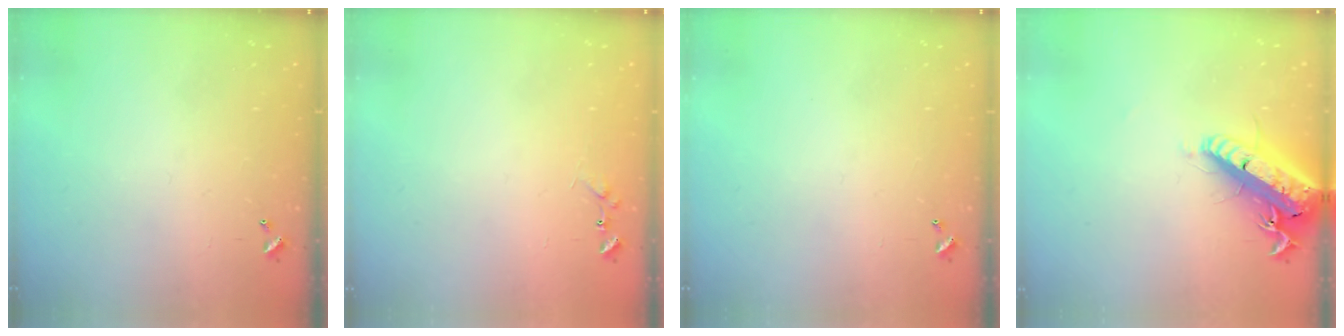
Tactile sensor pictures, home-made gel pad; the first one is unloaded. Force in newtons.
{"total": 7.1, "press": 7.0, "slide": 0.5}
{"total": 0.0}
{"total": 23.1, "press": 22.6, "slide": 5.0}